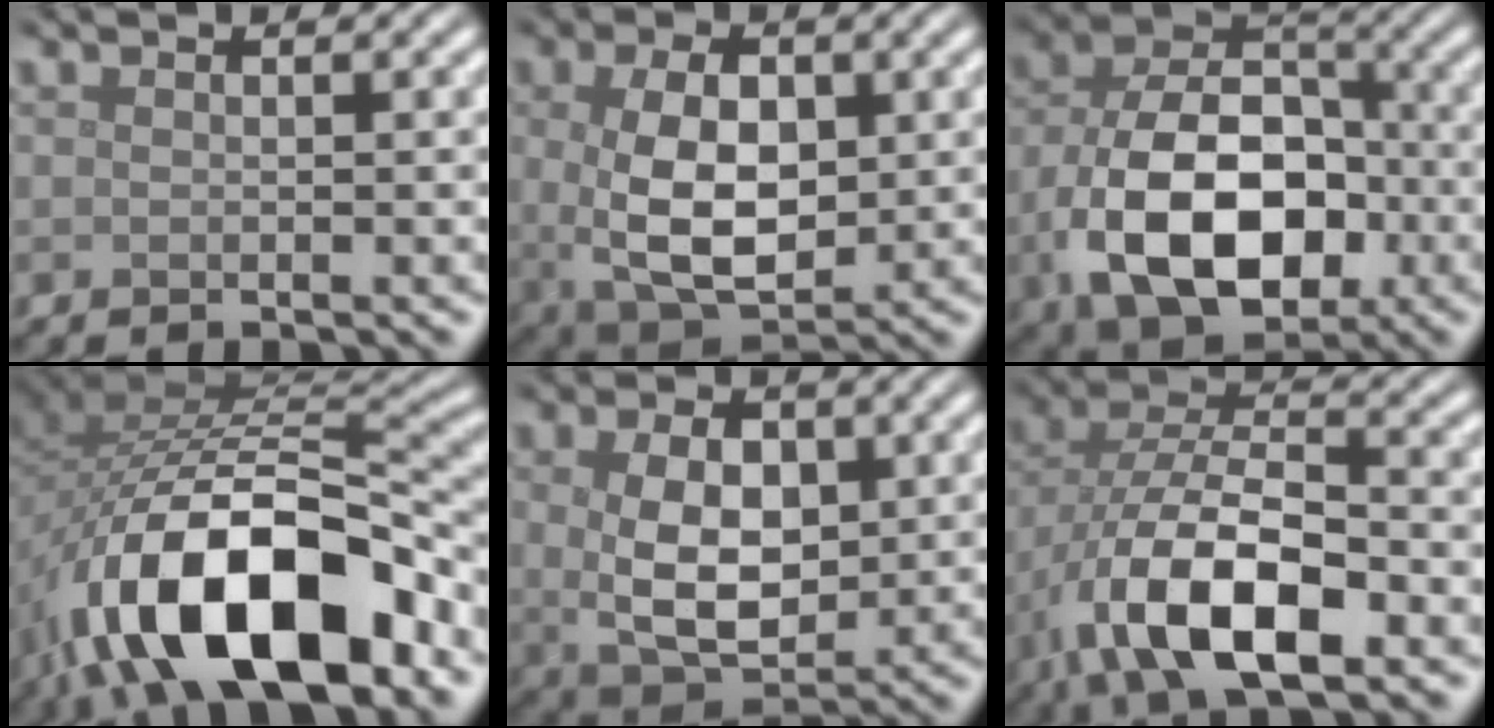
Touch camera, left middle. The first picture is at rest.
{"total": 7.8, "force": [0.2, 4.5, 6.4], "torque": [-0.125, -0.005, 0.007]}
{"total": 11.9, "force": [-3.2, 7.7, 8.4], "torque": [-0.168, -0.017, -0.053]}
{"total": 15.2, "force": [-7.2, 7.4, 11.2], "torque": [-0.186, -0.012, -0.122]}
{"total": 7.0, "force": [0.5, 4.4, 5.4], "torque": [-0.103, -0.006, 0.013]}
{"total": 10.9, "force": [-4.5, 4.9, 8.6], "torque": [-0.171, -0.006, -0.083]}